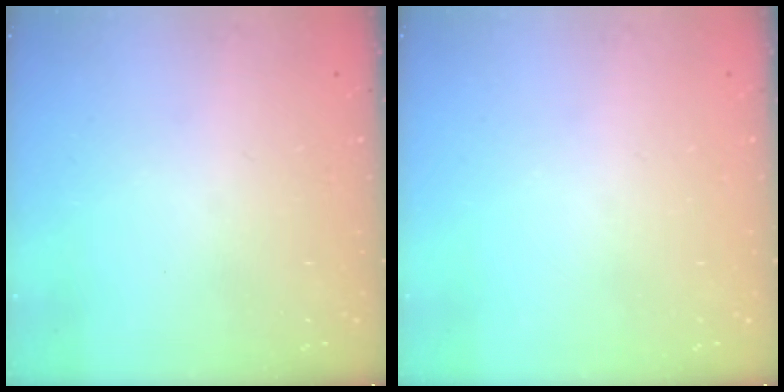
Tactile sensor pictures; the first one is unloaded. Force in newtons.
{"total": 0.0}